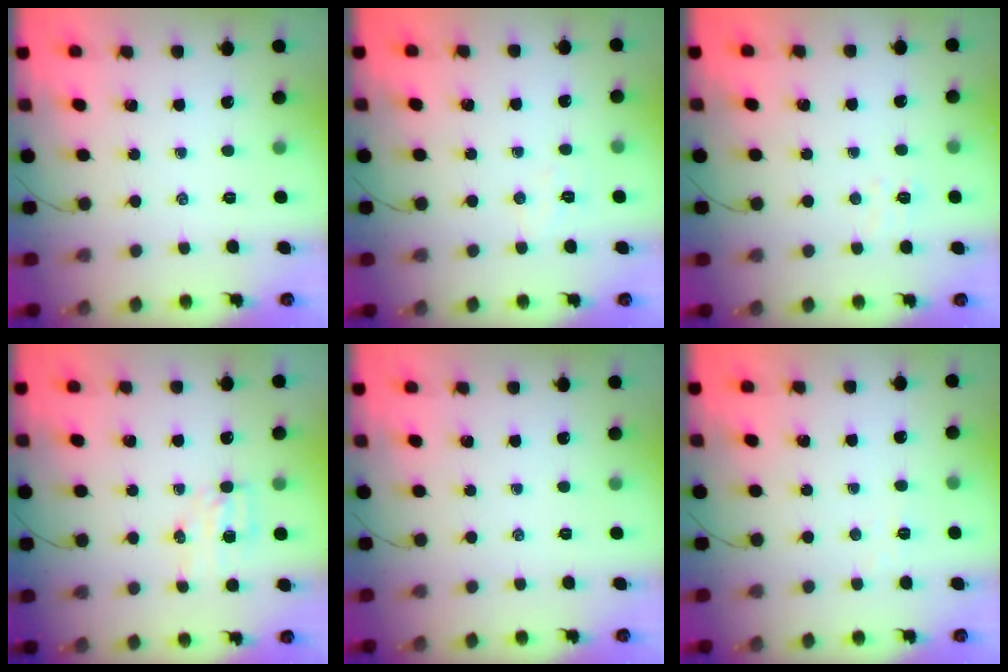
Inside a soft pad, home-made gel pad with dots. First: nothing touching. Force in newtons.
{"total": 4.0, "press": 3.9, "slide": 0.9}
{"total": 4.2, "press": 4.1, "slide": 0.9}
{"total": 4.6, "press": 4.5, "slide": 1.0}
{"total": 0.0}
{"total": 2.6, "press": 2.4, "slide": 0.8}